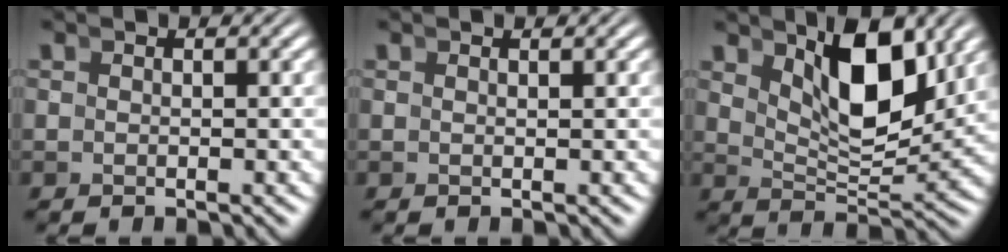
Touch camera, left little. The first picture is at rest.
{"total": 0.8, "force": [0.4, -0.7, 0.0], "torque": [0.008, 0.001, 0.008]}
{"total": 6.2, "force": [3.0, 1.4, 5.2], "torque": [-0.074, -0.007, 0.053]}